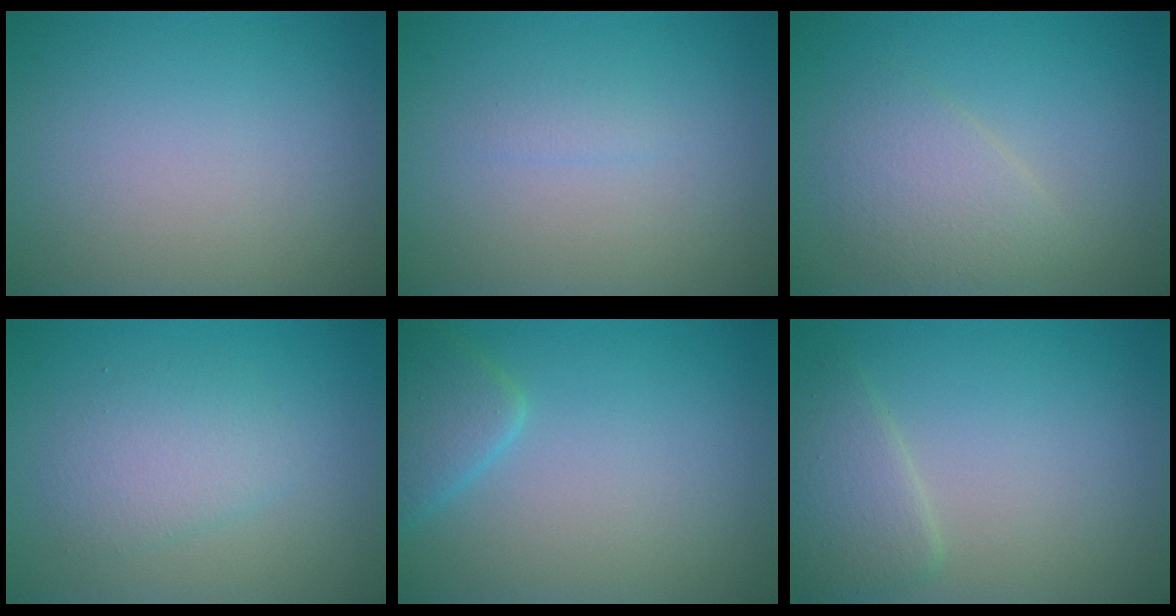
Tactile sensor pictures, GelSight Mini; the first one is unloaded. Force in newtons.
{"total": 0.7, "press": 0.7, "slide": 0.0}
{"total": 3.0, "press": 3.0, "slide": 0.0}
{"total": 2.7, "press": 2.7, "slide": 0.1}
{"total": 2.7, "press": 2.7, "slide": 0.2}
{"total": 2.7, "press": 2.7, "slide": 0.1}